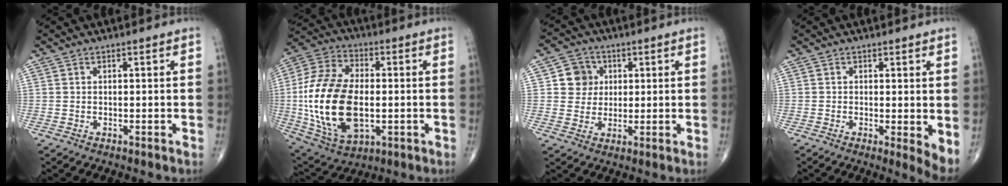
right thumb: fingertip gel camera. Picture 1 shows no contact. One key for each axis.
{"total": 22.9, "fx": -1.8, "fy": 13.2, "fz": 18.6, "tx": -0.373, "ty": 0.001, "tz": -0.021}
{"total": 6.2, "fx": 1.4, "fy": 5.8, "fz": 1.7, "tx": 0.006, "ty": 0.002, "tz": 0.020}
{"total": 3.7, "fx": 0.2, "fy": 0.9, "fz": 3.6, "tx": -0.053, "ty": -0.012, "tz": -0.002}